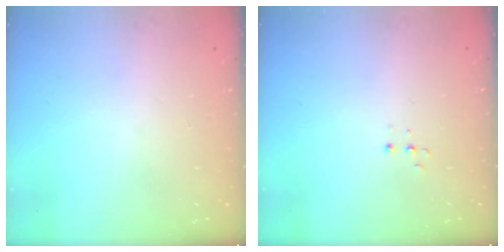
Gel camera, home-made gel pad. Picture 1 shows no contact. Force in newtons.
{"total": 3.5, "press": 3.4, "slide": 0.8}